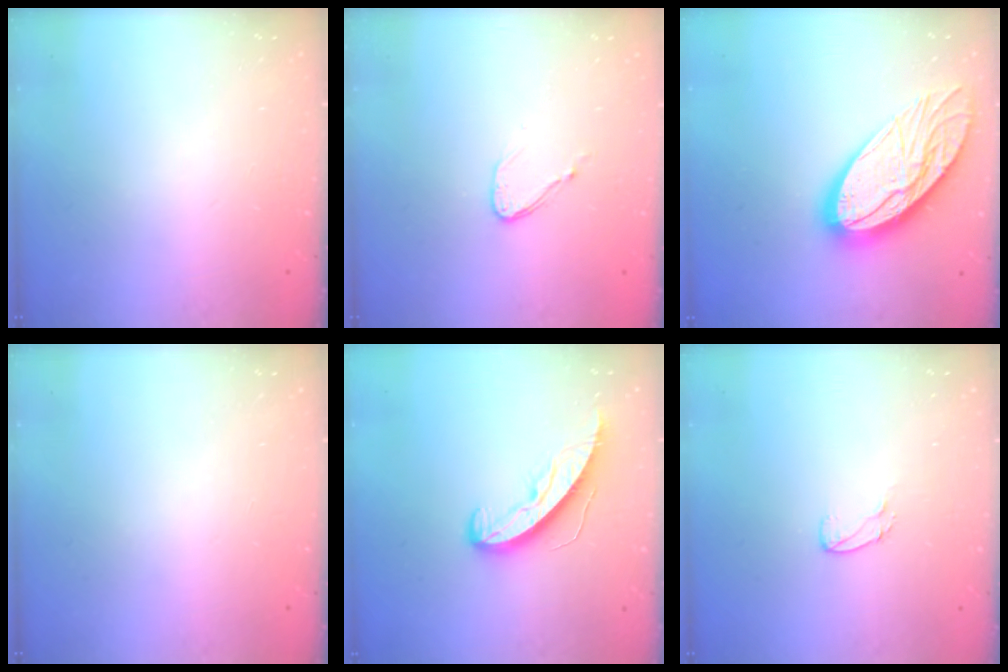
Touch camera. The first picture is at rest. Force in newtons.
{"total": 6.6, "press": 6.5, "slide": 0.7}
{"total": 22.4, "press": 22.3, "slide": 2.1}
{"total": 0.0}
{"total": 10.7, "press": 10.6, "slide": 0.9}
{"total": 4.6, "press": 4.6, "slide": 0.5}